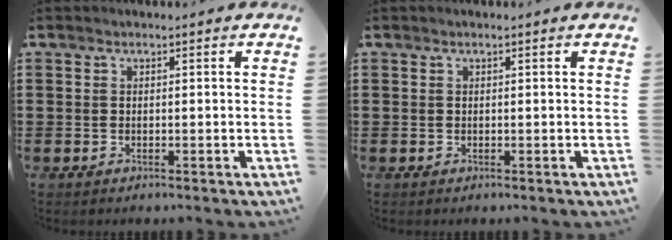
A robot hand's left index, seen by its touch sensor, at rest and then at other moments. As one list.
[{"total": 0.0}]